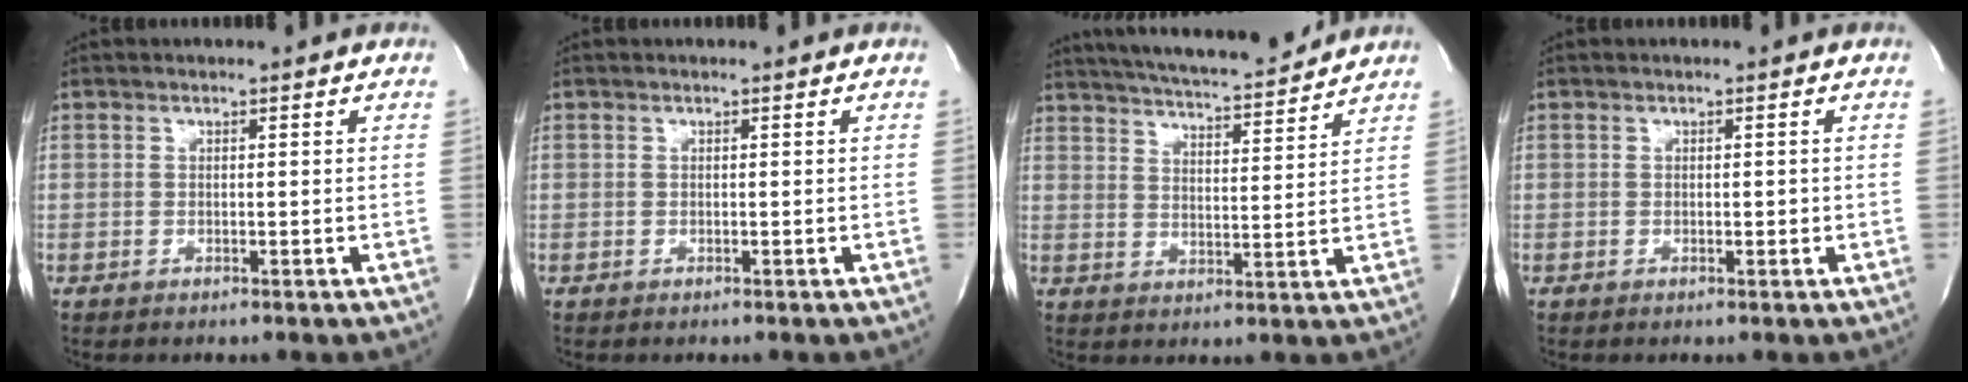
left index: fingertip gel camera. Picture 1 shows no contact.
{"total": 0.0}
{"total": 15.1, "force": [13.8, 1.5, 5.8], "torque": [-0.102, 0.005, 0.204]}
{"total": 0.6, "force": [-0.1, 0.2, 0.5], "torque": [-0.006, -0.001, -0.003]}